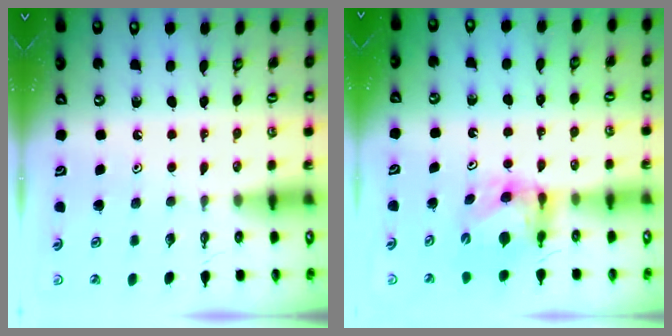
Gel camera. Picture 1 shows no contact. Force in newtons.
{"total": 6.4, "press": 6.4, "slide": 0.3}